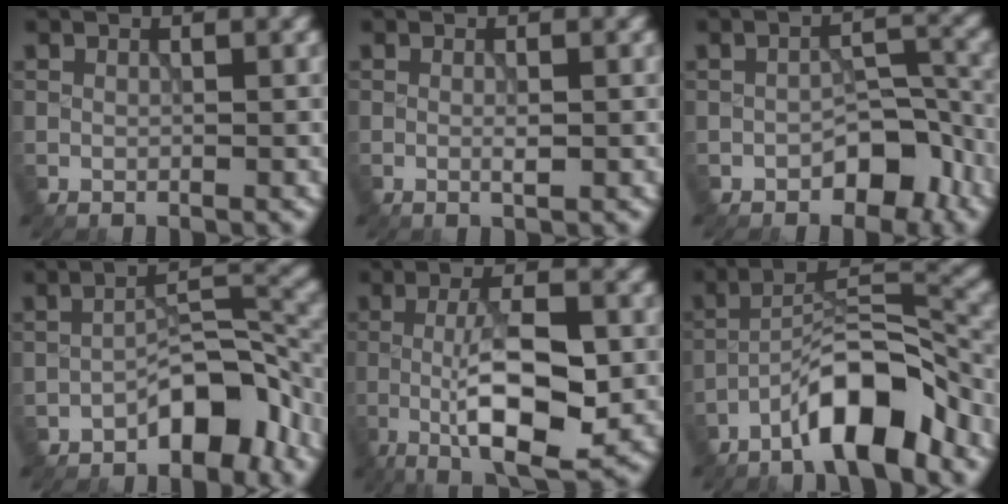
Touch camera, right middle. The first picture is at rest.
{"total": 1.0, "force": [-0.1, 0.1, 1.0], "torque": [-0.017, -0.003, -0.002]}
{"total": 4.4, "force": [-2.6, 2.4, 2.6], "torque": [-0.029, 0.006, -0.040]}
{"total": 5.7, "force": [-3.6, 2.1, 3.9], "torque": [-0.050, 0.019, -0.061]}
{"total": 9.1, "force": [-2.0, 2.8, 8.5], "torque": [-0.143, 0.003, -0.035]}
{"total": 8.3, "force": [-5.4, 2.2, 5.9], "torque": [-0.093, 0.019, -0.097]}